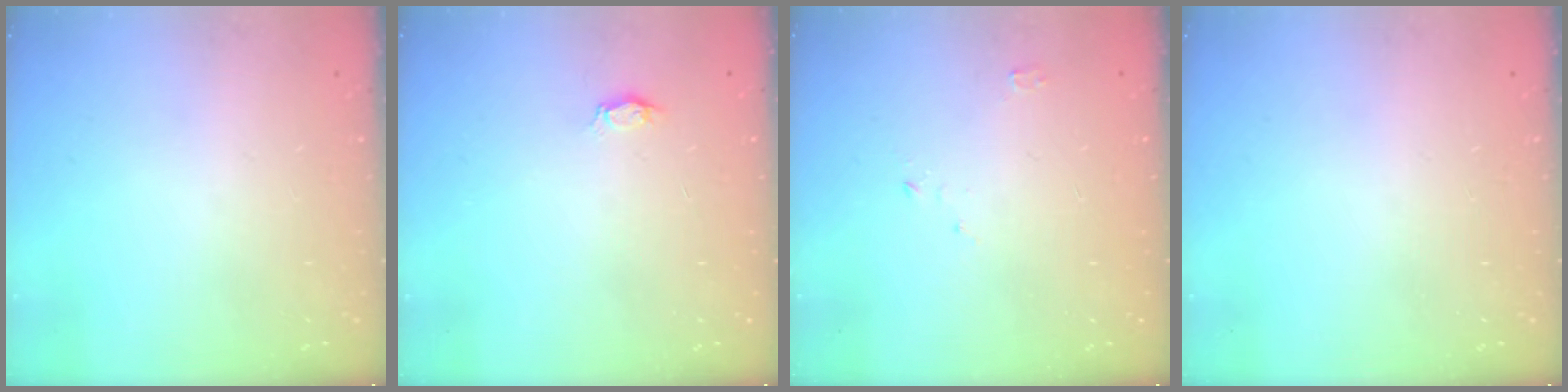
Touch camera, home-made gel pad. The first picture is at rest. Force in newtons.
{"total": 3.0, "press": 2.9, "slide": 0.3}
{"total": 2.5, "press": 2.5, "slide": 0.3}
{"total": 0.0}